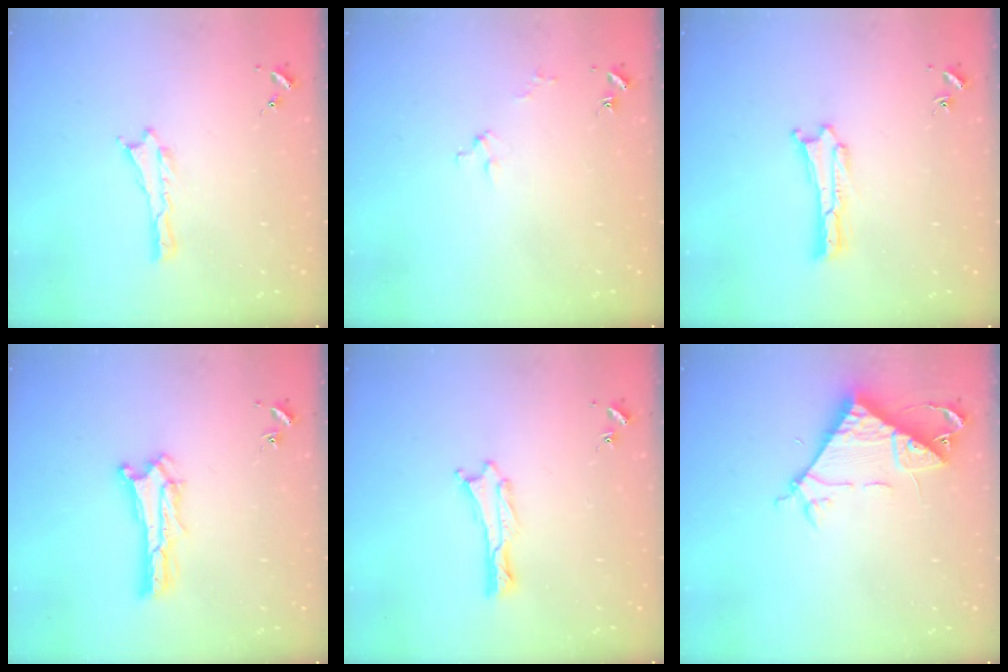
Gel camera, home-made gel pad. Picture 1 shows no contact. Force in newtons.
{"total": 2.0, "press": 2.0, "slide": 0.1}
{"total": 0.0}
{"total": 0.9, "press": 0.9, "slide": 0.2}
{"total": 0.0}
{"total": 8.4, "press": 8.3, "slide": 0.7}